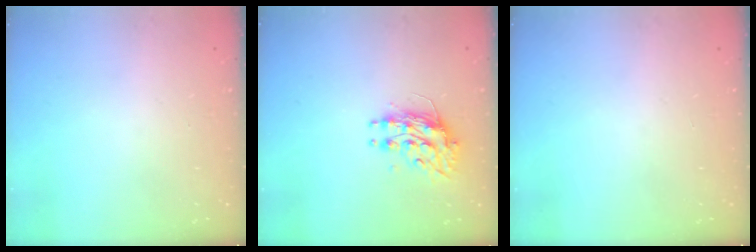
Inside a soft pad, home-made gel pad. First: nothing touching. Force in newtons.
{"total": 10.2, "press": 10.2, "slide": 0.7}
{"total": 0.0}